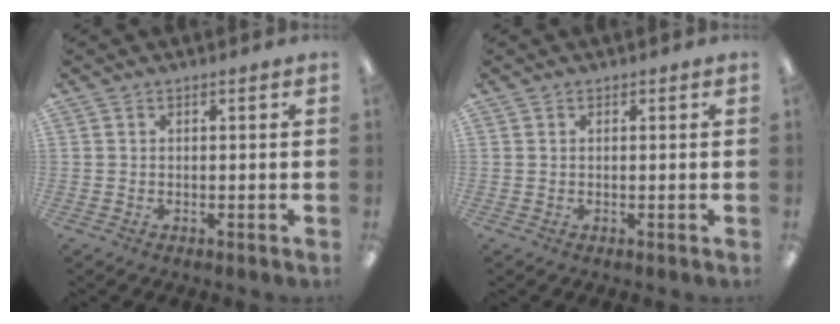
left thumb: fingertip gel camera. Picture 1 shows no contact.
{"total": 0.0}